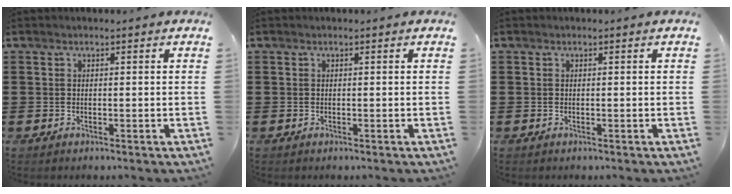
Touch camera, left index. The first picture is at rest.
{"total": 0.0}
{"total": 0.0}